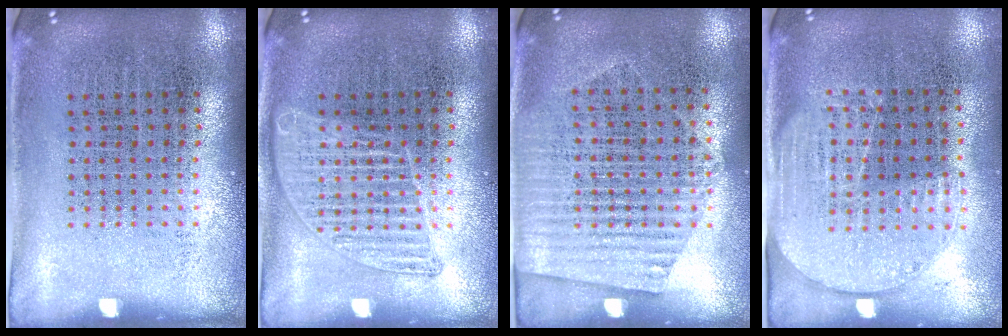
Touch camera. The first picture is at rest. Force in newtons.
{"total": 1.8, "press": 1.8, "slide": 0.2}
{"total": 1.5, "press": 1.2, "slide": 0.9}
{"total": 1.6, "press": 1.4, "slide": 0.8}